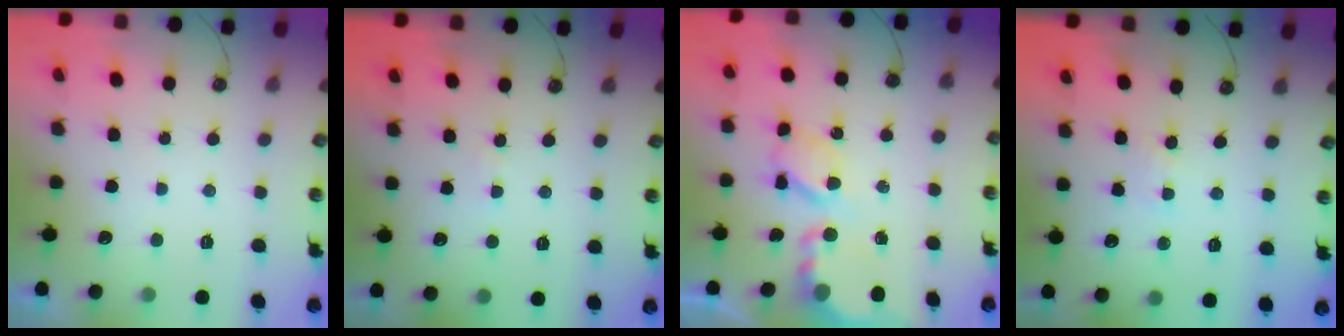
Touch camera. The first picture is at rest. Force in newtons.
{"total": 1.0, "press": 1.0, "slide": 0.1}
{"total": 6.8, "press": 6.8, "slide": 0.5}
{"total": 2.8, "press": 2.8, "slide": 0.3}